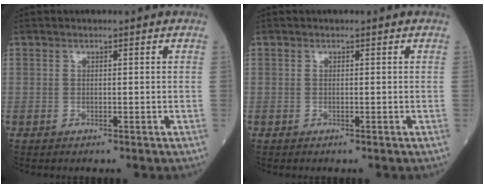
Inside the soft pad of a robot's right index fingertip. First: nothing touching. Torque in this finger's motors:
{"motor_torque": [0.02, 0.00, 0.03, -0.01]}